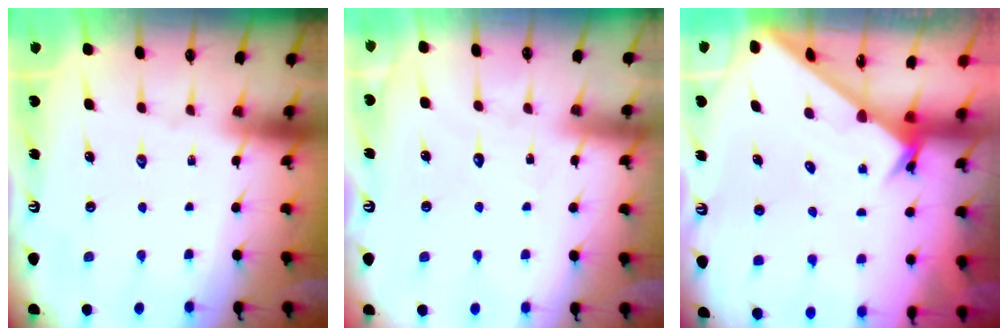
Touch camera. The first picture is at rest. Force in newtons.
{"total": 4.7, "press": 4.7, "slide": 0.4}
{"total": 2.5, "press": 2.5, "slide": 0.2}